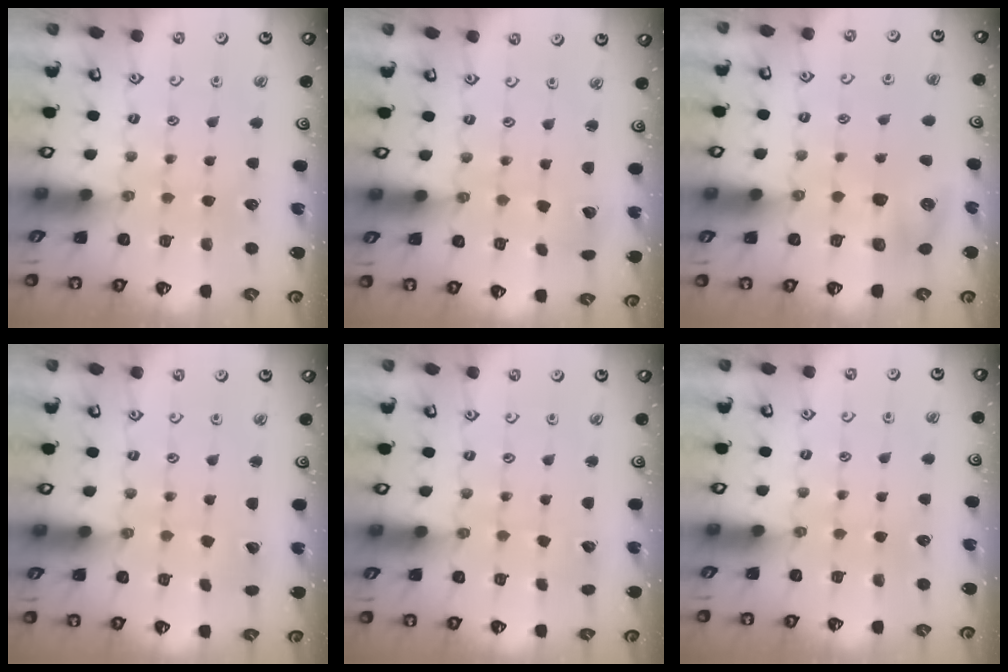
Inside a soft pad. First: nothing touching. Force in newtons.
{"total": 1.9, "press": 1.9, "slide": 0.3}
{"total": 7.5, "press": 7.4, "slide": 0.9}
{"total": 2.5, "press": 2.4, "slide": 0.3}
{"total": 3.1, "press": 3.1, "slide": 0.3}
{"total": 0.0}